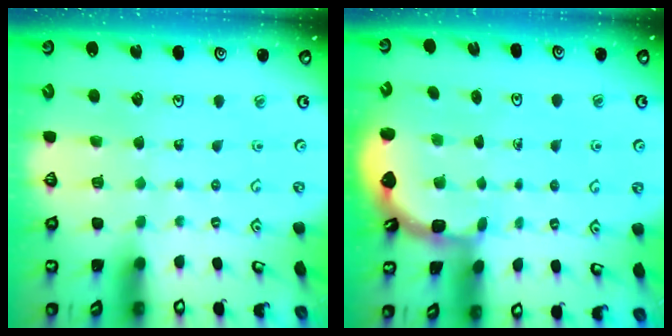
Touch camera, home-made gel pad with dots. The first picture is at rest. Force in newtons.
{"total": 2.0, "press": 2.0, "slide": 0.2}